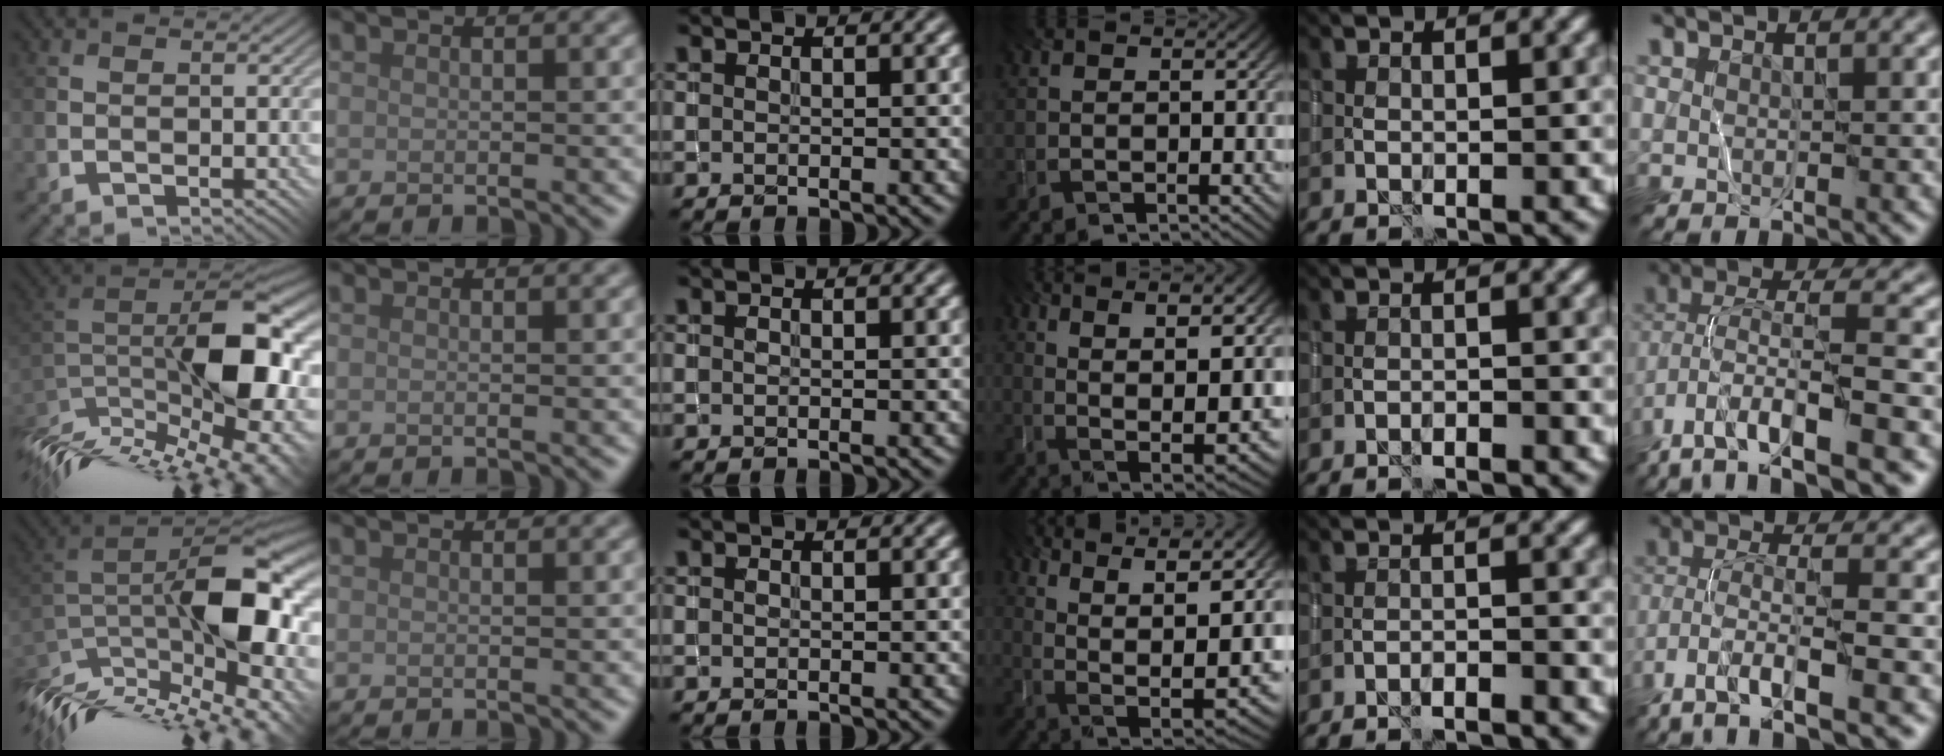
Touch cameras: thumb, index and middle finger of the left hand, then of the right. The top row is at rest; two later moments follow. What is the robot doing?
{"motion": "wrap", "object": "yarn"}